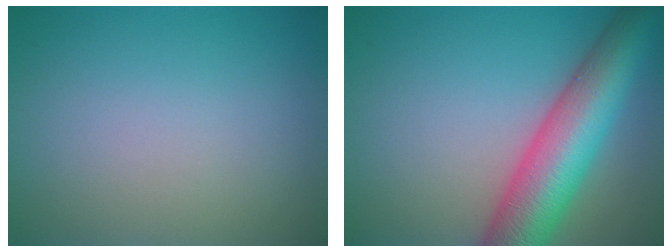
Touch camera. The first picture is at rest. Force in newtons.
{"total": 9.9, "press": 9.9, "slide": 0.4}